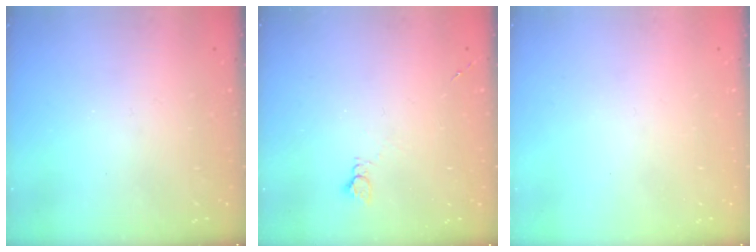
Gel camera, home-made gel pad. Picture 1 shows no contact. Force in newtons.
{"total": 2.6, "press": 2.6, "slide": 0.4}
{"total": 0.0}